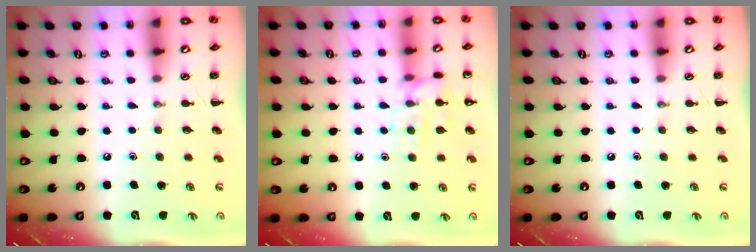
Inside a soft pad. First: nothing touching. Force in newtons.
{"total": 11.9, "press": 11.8, "slide": 0.9}
{"total": 0.0}